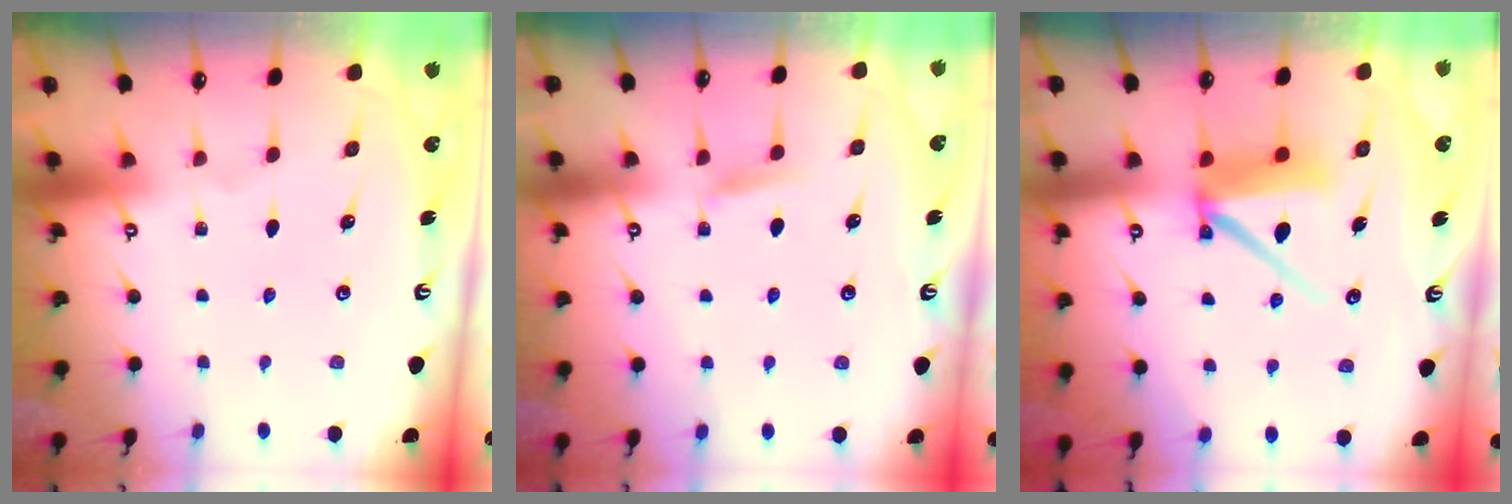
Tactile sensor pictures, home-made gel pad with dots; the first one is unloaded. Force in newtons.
{"total": 4.9, "press": 4.9, "slide": 0.6}
{"total": 11.5, "press": 11.4, "slide": 0.7}